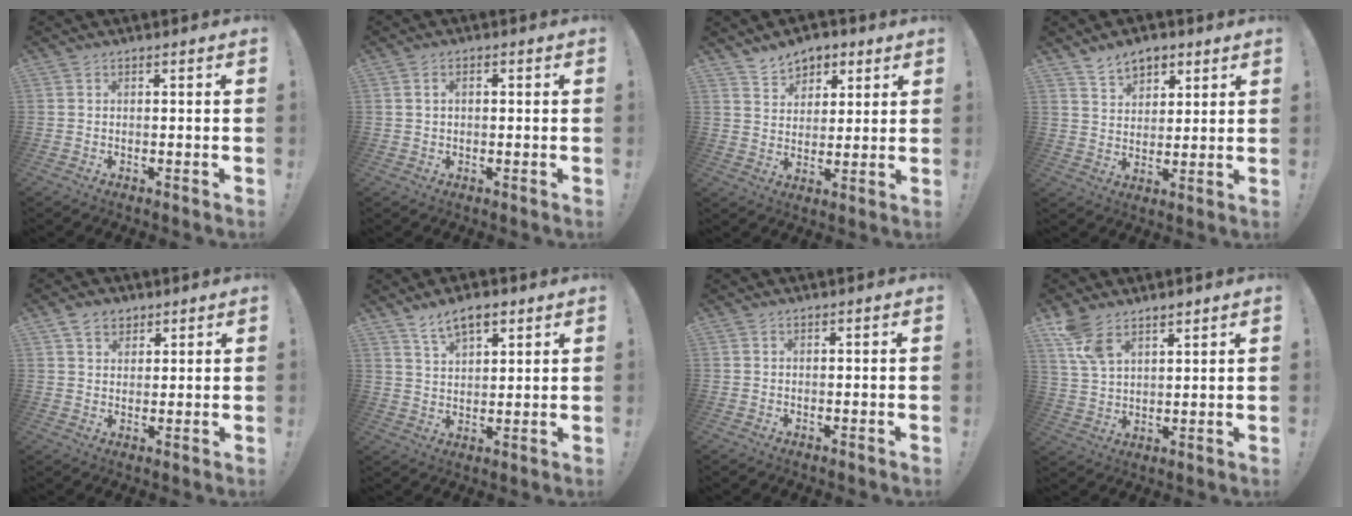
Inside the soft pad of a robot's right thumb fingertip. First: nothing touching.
{"total": 1.8, "force": [0.1, 1.1, 1.3], "torque": [-0.018, 0.003, 0.000]}
{"total": 7.5, "force": [5.2, 5.4, 0.7], "torque": [-0.015, -0.038, 0.102]}
{"total": 7.6, "force": [5.3, 4.9, 2.3], "torque": [-0.037, -0.028, 0.100]}
{"total": 5.8, "force": [3.6, 4.2, 1.8], "torque": [-0.026, -0.013, 0.067]}
{"total": 8.3, "force": [5.5, 4.0, 4.7], "torque": [-0.079, -0.018, 0.101]}
{"total": 0.0}
{"total": 8.1, "force": [6.0, 3.7, 4.1], "torque": [-0.069, -0.031, 0.116]}